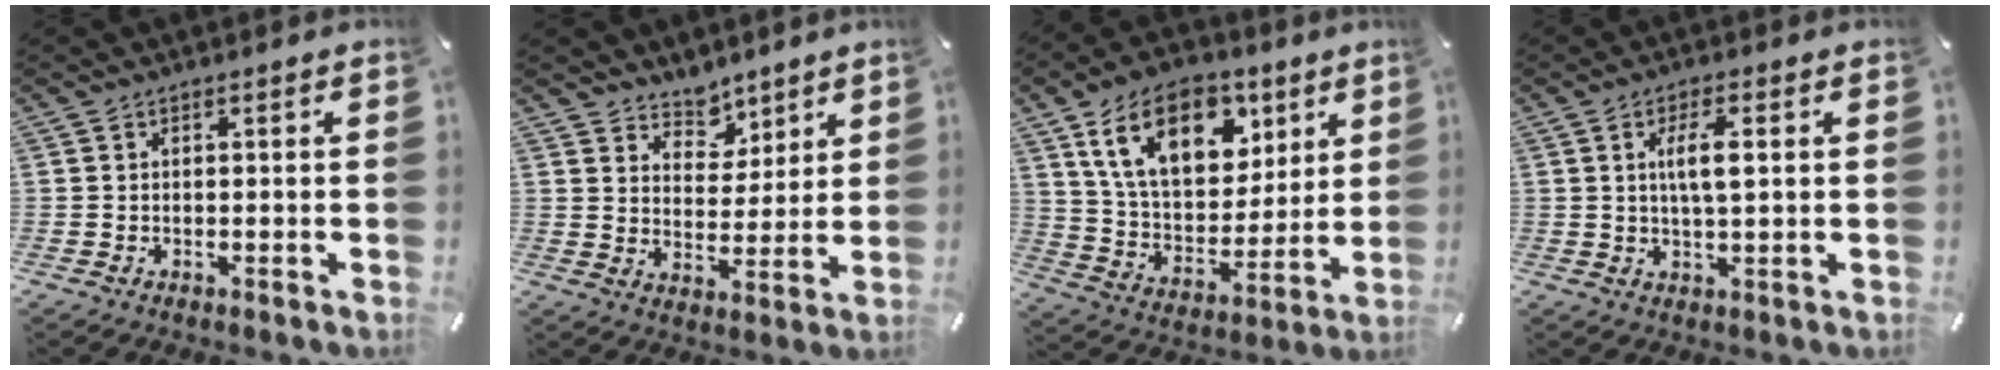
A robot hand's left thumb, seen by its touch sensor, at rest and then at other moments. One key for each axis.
{"total": 6.6, "fx": 5.0, "fy": 4.3, "fz": -0.4, "tx": 0.000, "ty": -0.044, "tz": 0.094}
{"total": 18.7, "fx": 9.4, "fy": 12.0, "fz": 10.9, "tx": -0.188, "ty": -0.025, "tz": 0.170}
{"total": 6.1, "fx": 1.3, "fy": 1.7, "fz": 5.7, "tx": -0.113, "ty": -0.001, "tz": 0.015}